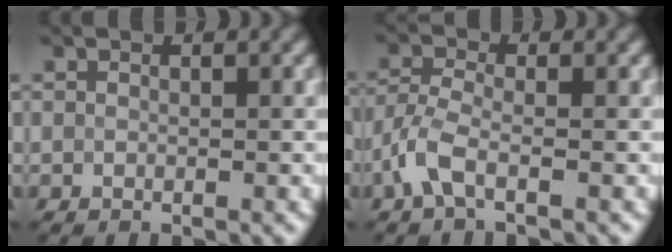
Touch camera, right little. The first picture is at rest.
{"total": 2.8, "force": [-1.6, 1.0, 2.2], "torque": [-0.056, 0.000, -0.044]}